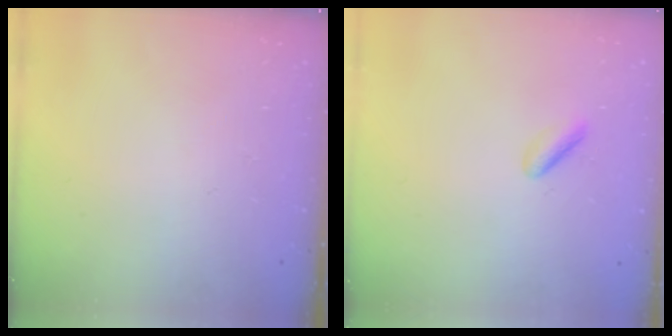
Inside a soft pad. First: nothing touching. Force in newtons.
{"total": 1.8, "press": 1.5, "slide": 0.9}